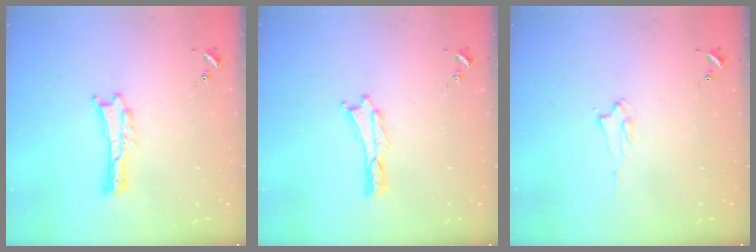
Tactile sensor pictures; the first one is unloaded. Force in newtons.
{"total": 0.0}
{"total": 2.0, "press": 2.0, "slide": 0.2}